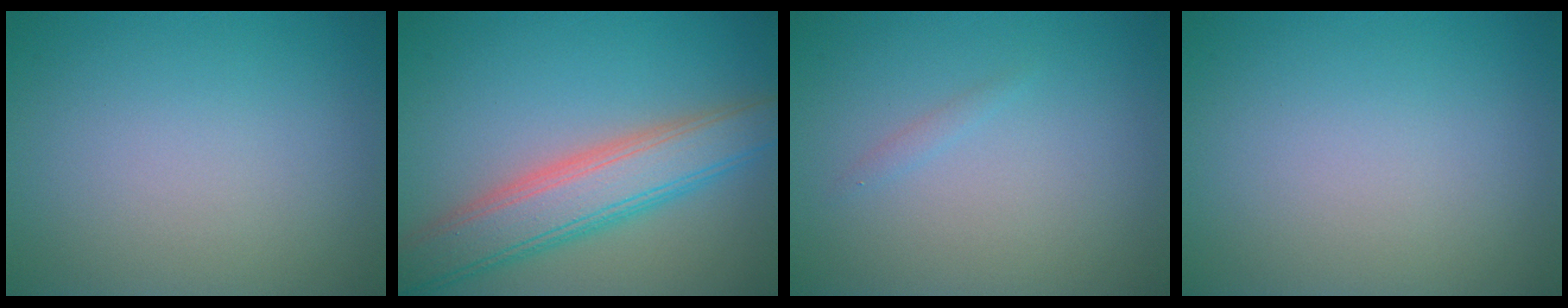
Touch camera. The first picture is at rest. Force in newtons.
{"total": 6.6, "press": 6.6, "slide": 0.2}
{"total": 1.1, "press": 1.1, "slide": 0.2}
{"total": 0.0}